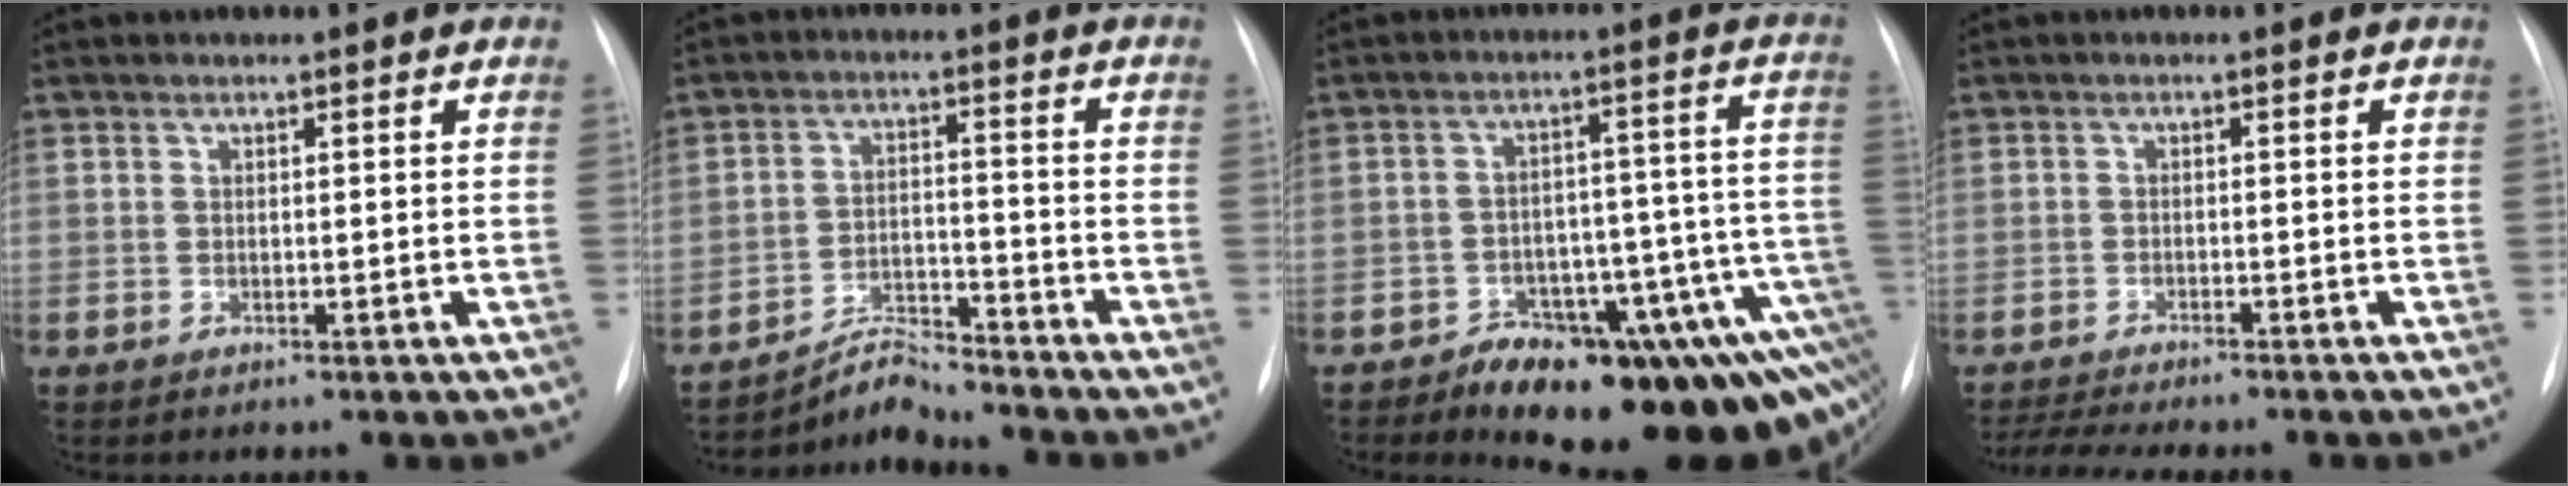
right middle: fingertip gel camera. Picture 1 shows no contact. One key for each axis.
{"total": 5.0, "fx": -5.0, "fy": 0.1, "fz": -0.2, "tx": -0.003, "ty": 0.001, "tz": -0.082}
{"total": 20.2, "fx": -13.4, "fy": 6.4, "fz": 13.7, "tx": -0.056, "ty": 0.051, "tz": -0.160}
{"total": 9.1, "fx": -8.1, "fy": 0.9, "fz": 4.0, "tx": -0.060, "ty": -0.005, "tz": -0.118}